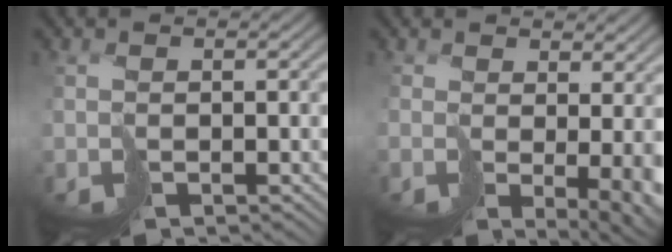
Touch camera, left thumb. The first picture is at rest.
{"total": 5.1, "force": [-0.1, 1.2, 5.0], "torque": [-0.077, -0.020, 0.011]}